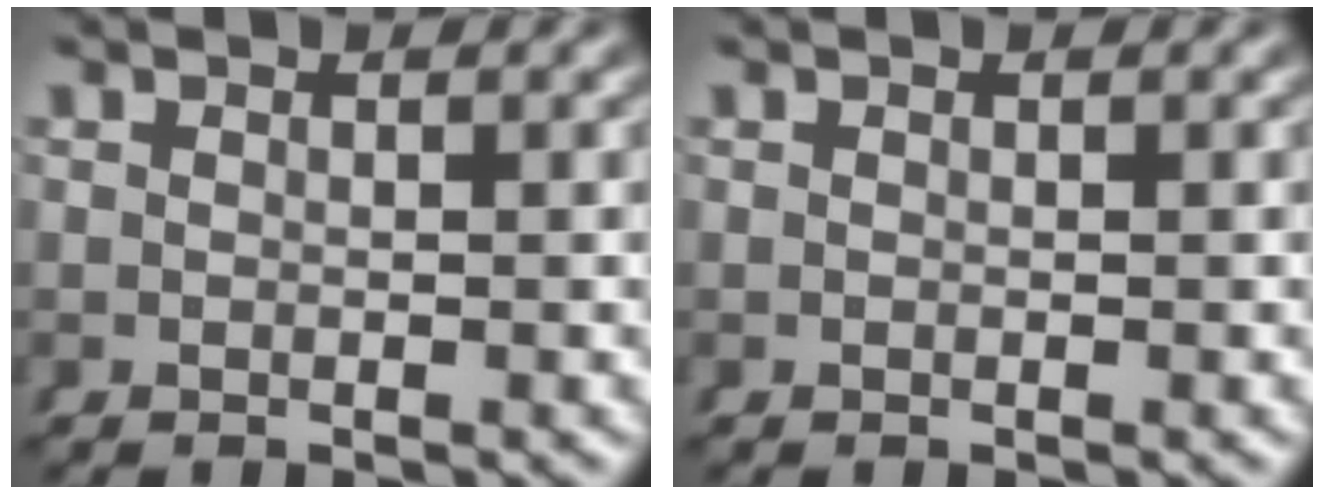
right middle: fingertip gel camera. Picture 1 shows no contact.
{"total": 0.0}